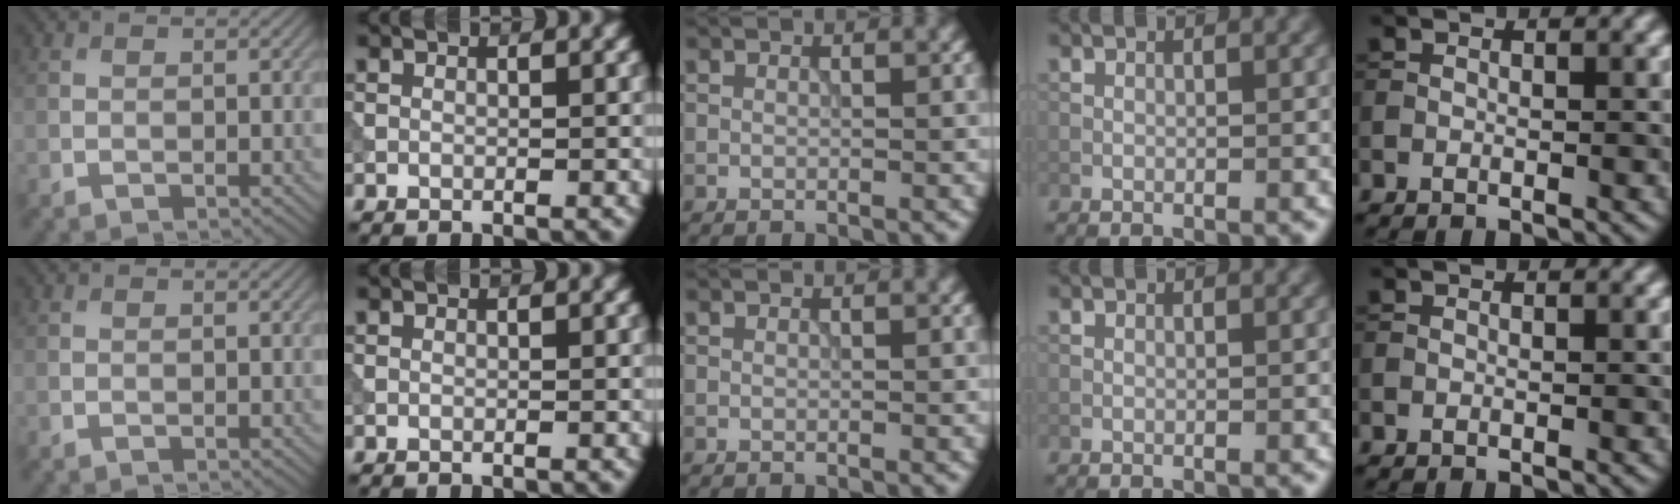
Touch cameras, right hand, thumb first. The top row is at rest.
{}